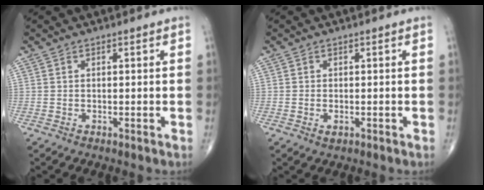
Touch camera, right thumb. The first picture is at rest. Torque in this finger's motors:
{"motor_torque": [-0.63, 0.17, -0.16, -0.02, 0.10]}